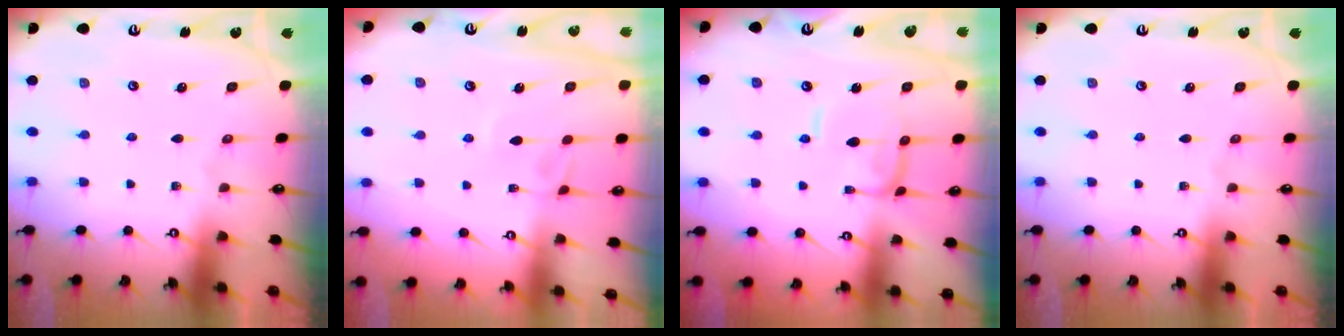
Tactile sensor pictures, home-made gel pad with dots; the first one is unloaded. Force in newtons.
{"total": 4.1, "press": 4.1, "slide": 0.2}
{"total": 1.0, "press": 0.9, "slide": 0.4}
{"total": 0.0}